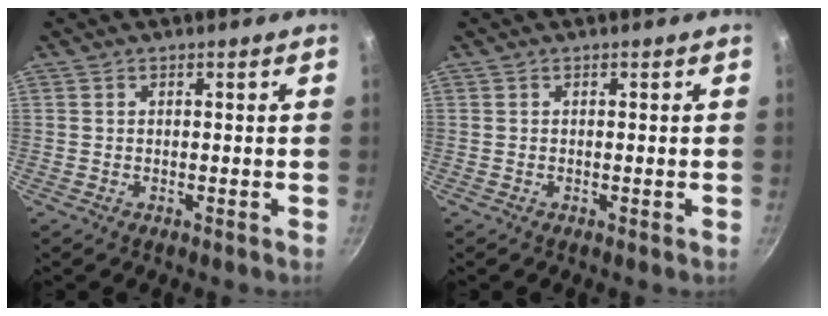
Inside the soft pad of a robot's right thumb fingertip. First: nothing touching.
{"total": 0.0}